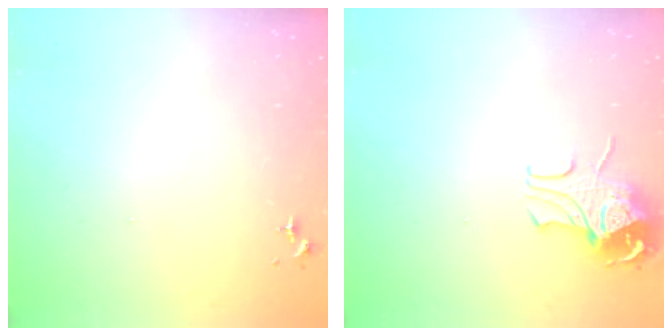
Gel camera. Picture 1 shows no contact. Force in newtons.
{"total": 9.0, "press": 8.9, "slide": 1.0}